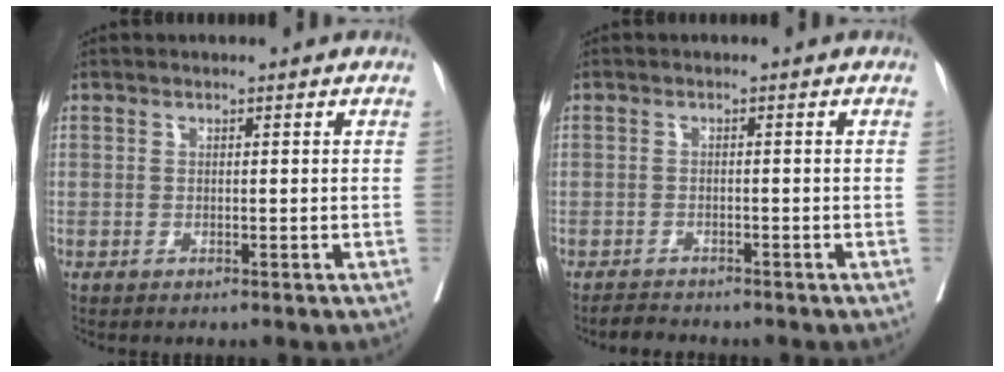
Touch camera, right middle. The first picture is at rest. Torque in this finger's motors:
{"motor_torque": [-0.01, -0.10, -0.01, -0.05]}